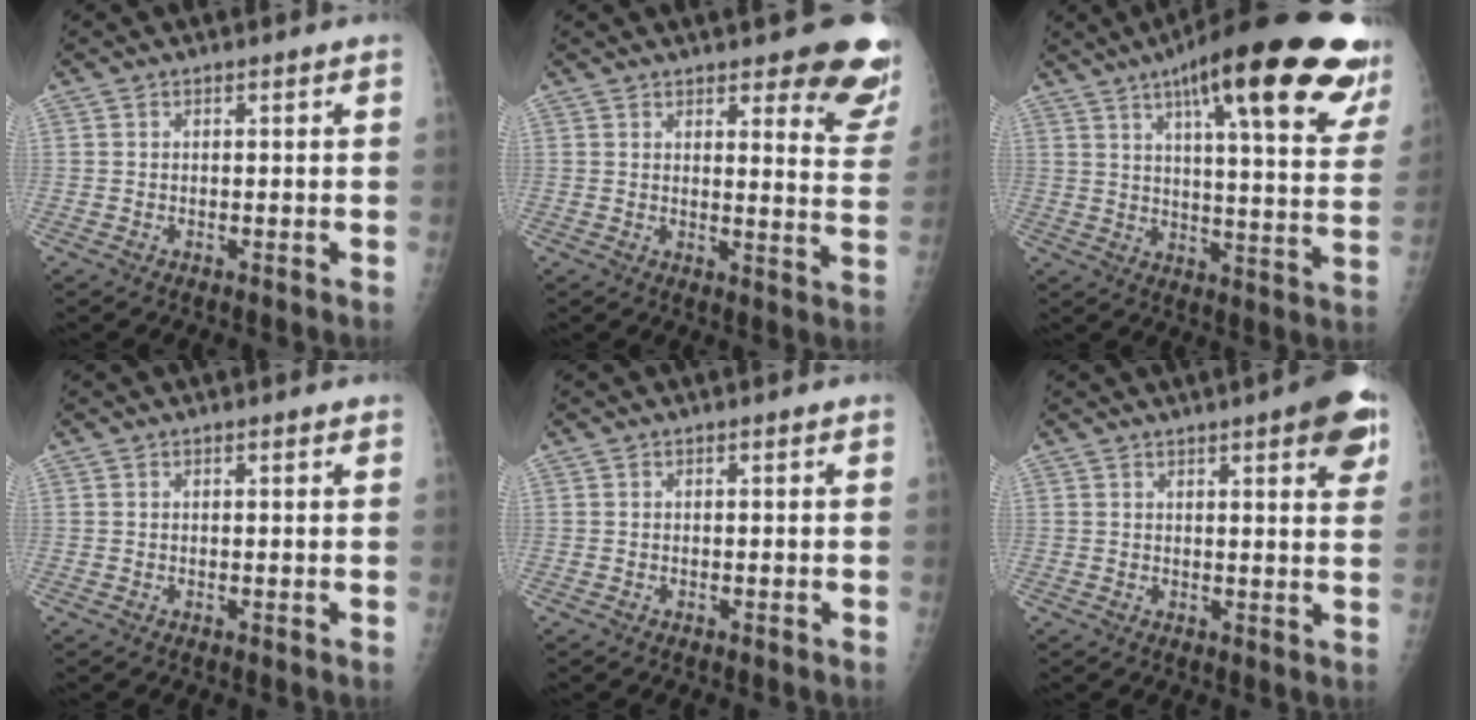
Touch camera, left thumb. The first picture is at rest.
{"total": 12.6, "force": [9.1, 3.5, 8.1], "torque": [-0.053, -0.058, 0.096]}
{"total": 29.2, "force": [17.2, 6.8, 22.6], "torque": [-0.276, -0.031, 0.230]}
{"total": 0.9, "force": [0.6, 0.2, 0.6], "torque": [-0.009, -0.001, 0.008]}
{"total": 0.0}
{"total": 9.1, "force": [4.7, 2.2, 7.5], "torque": [-0.073, -0.013, 0.051]}